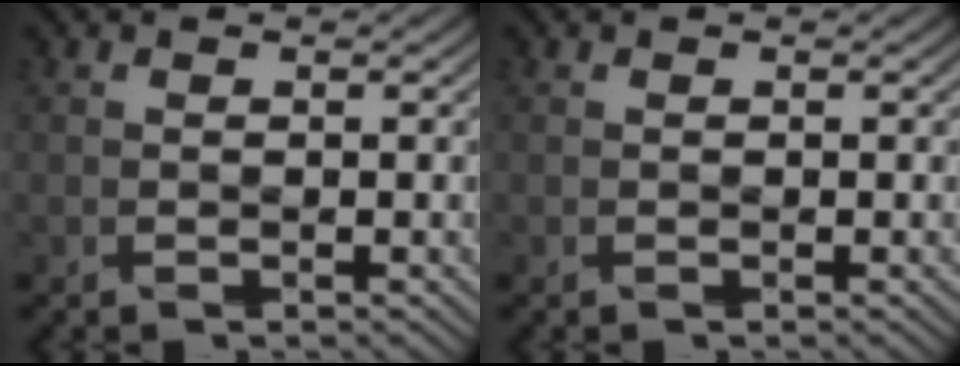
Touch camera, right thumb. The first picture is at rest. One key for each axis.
{"total": 0.0}